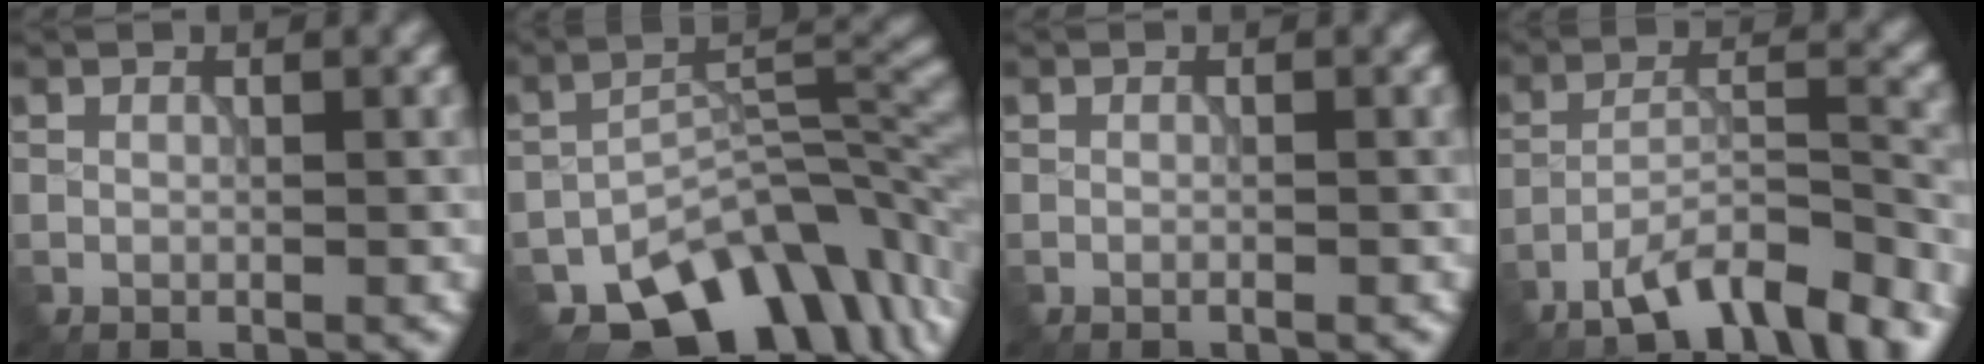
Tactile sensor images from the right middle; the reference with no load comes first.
{"total": 12.1, "force": [-7.8, 6.5, 6.6], "torque": [-0.086, -0.012, -0.132]}
{"total": 0.5, "force": [-0.3, 0.0, 0.4], "torque": [-0.006, -0.002, -0.007]}
{"total": 6.9, "force": [-5.5, 1.3, 3.9], "torque": [-0.062, 0.002, -0.097]}